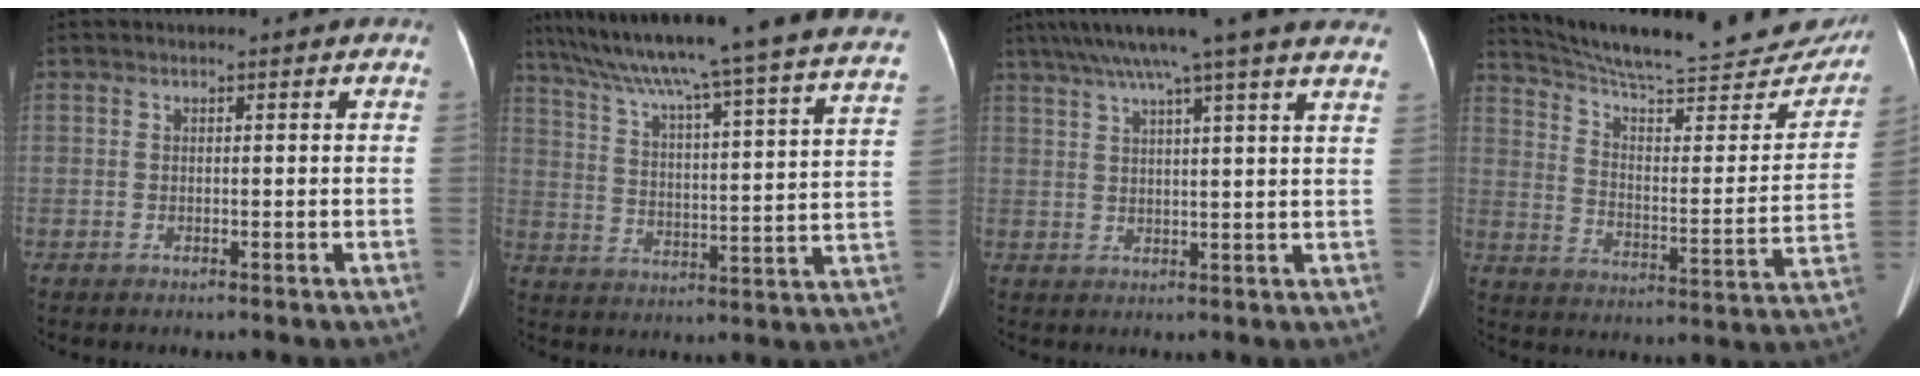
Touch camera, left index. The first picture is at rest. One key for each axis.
{"total": 32.2, "fx": 28.2, "fy": -0.4, "fz": 15.5, "tx": -0.252, "ty": -0.064, "tz": 0.363}
{"total": 17.3, "fx": 13.7, "fy": -1.1, "fz": 10.4, "tx": -0.176, "ty": 0.025, "tz": 0.175}
{"total": 28.4, "fx": 25.6, "fy": 4.4, "fz": 11.4, "tx": -0.174, "ty": -0.060, "tz": 0.336}